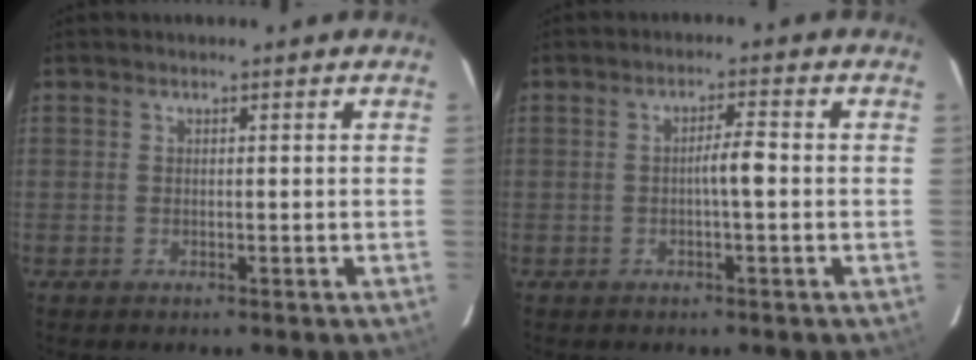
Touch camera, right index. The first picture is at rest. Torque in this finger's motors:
{"motor_torque": [0.61, 0.02, 0.25, 0.07]}